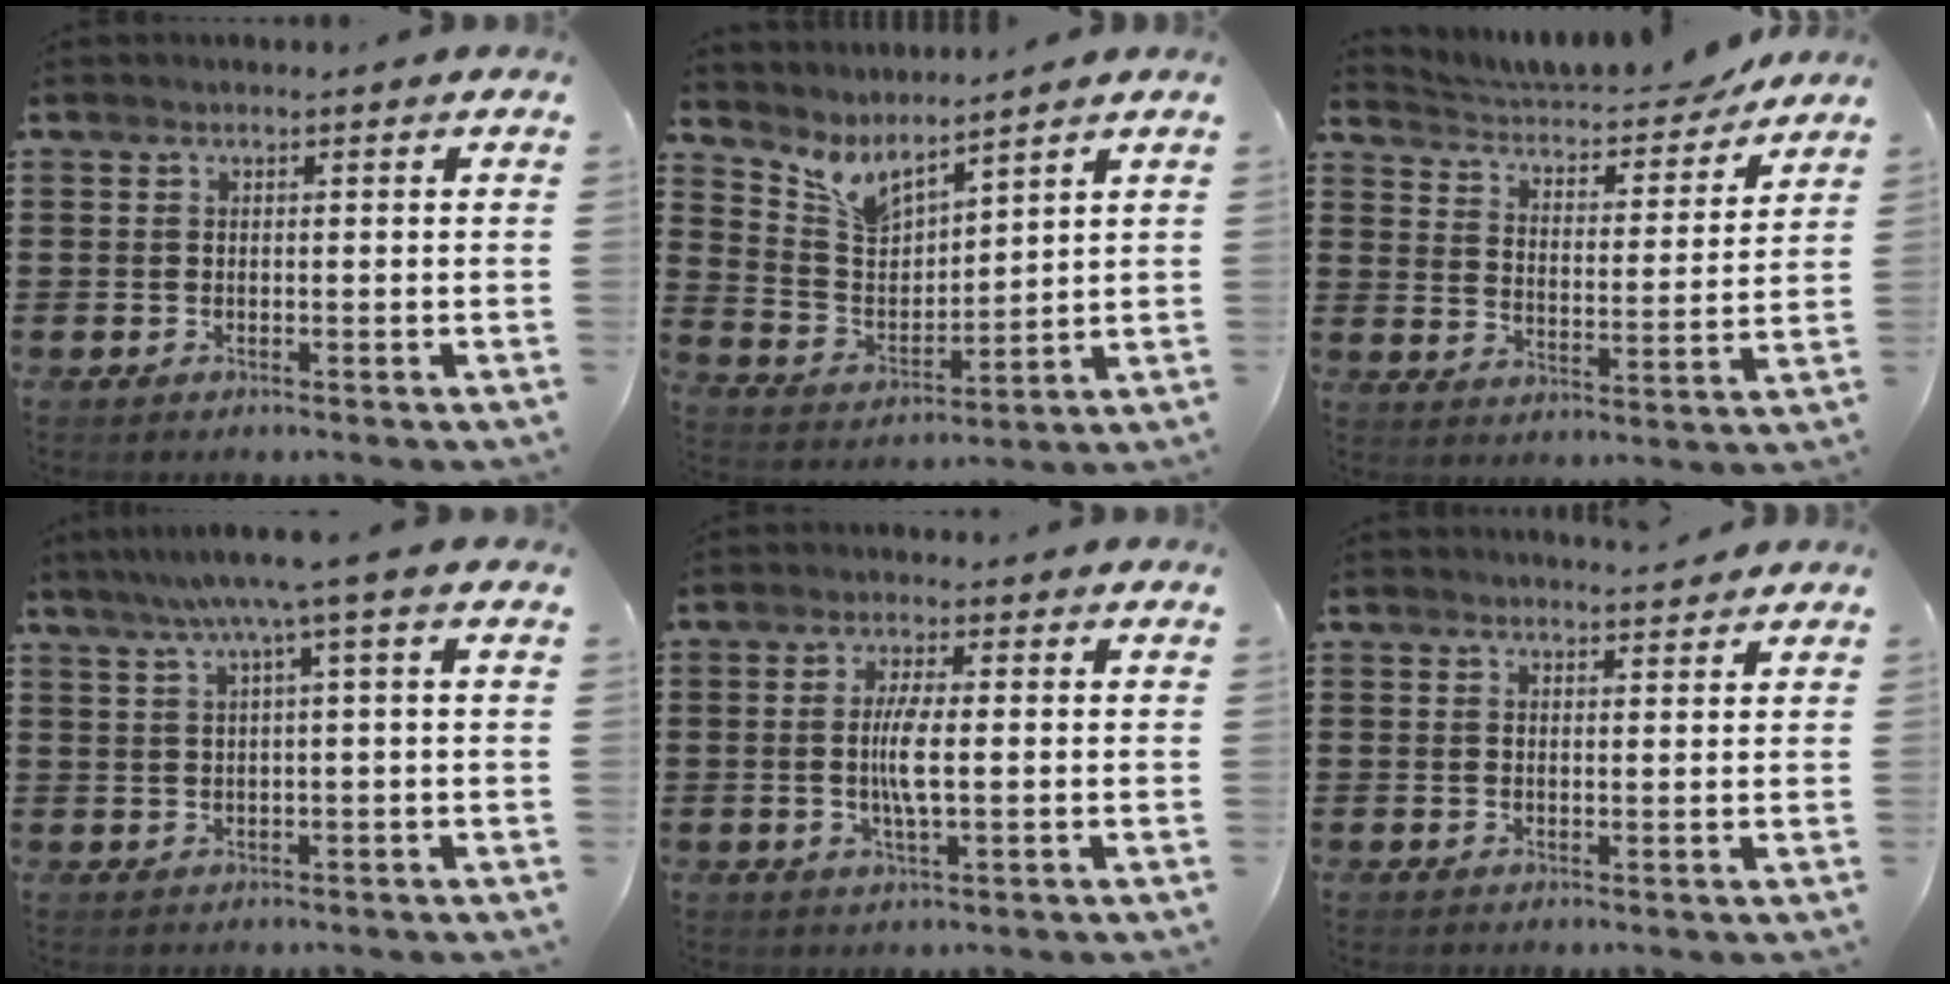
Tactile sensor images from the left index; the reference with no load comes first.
{"total": 6.1, "force": [5.4, 1.6, 2.3], "torque": [-0.070, -0.029, 0.097]}
{"total": 5.3, "force": [5.1, 1.0, 1.3], "torque": [-0.052, -0.034, 0.086]}
{"total": 5.2, "force": [2.4, -0.7, 4.6], "torque": [-0.092, -0.005, 0.037]}
{"total": 5.1, "force": [-0.1, 1.0, 5.0], "torque": [-0.104, -0.003, -0.008]}
{"total": 2.1, "force": [2.1, 0.0, 0.3], "torque": [-0.011, -0.002, 0.041]}